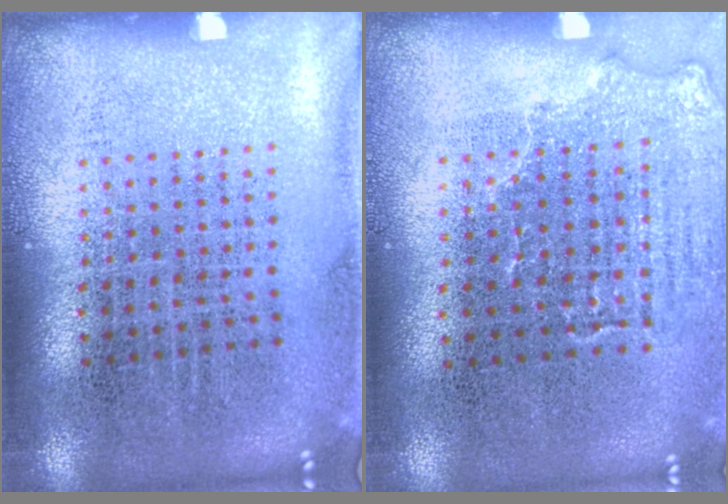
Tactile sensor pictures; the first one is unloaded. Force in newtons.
{"total": 1.4, "press": 1.2, "slide": 0.6}